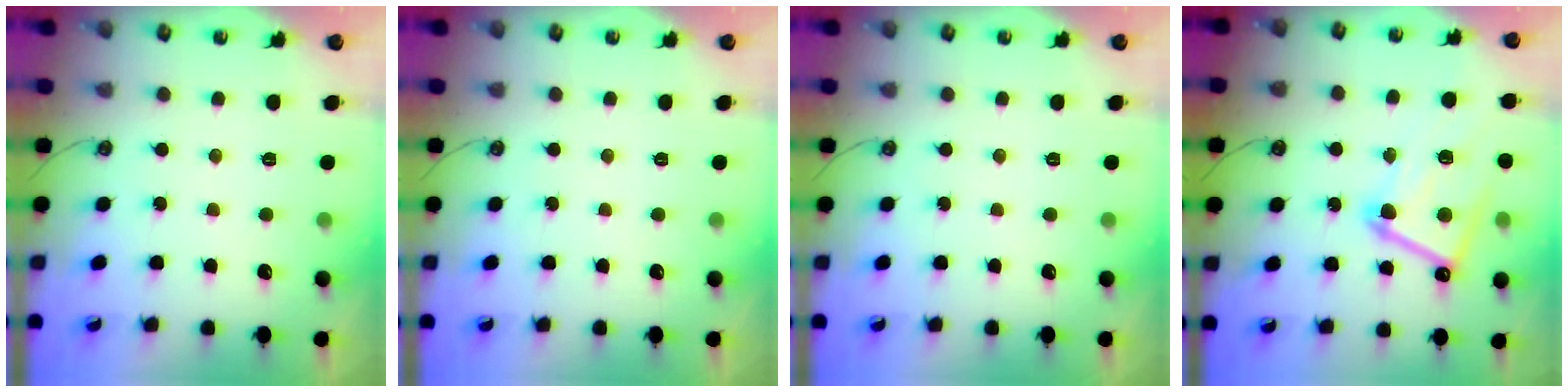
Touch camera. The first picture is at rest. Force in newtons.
{"total": 0.0}
{"total": 0.0}
{"total": 11.5, "press": 11.5, "slide": 0.7}